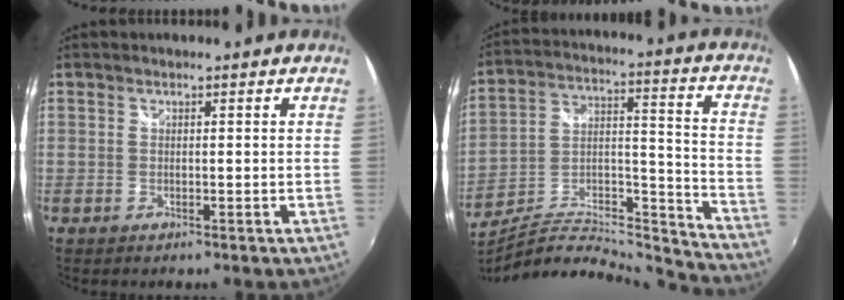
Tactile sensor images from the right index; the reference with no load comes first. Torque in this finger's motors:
{"motor_torque": [-1.19, -0.91, -0.30, -0.08]}